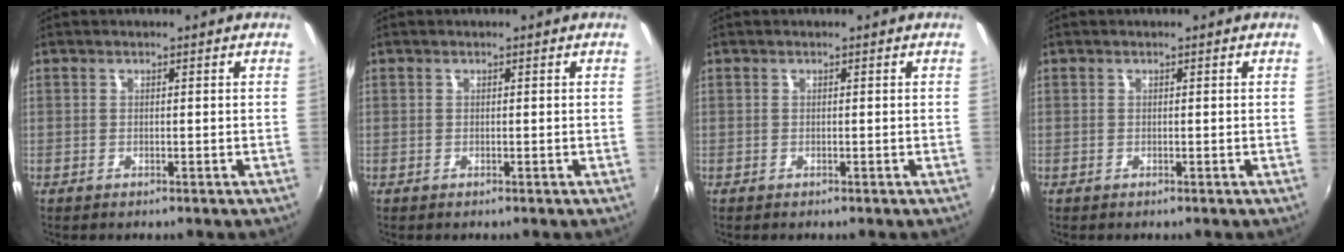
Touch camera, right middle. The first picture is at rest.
{"total": 0.0}
{"total": 0.0}
{"total": 0.0}